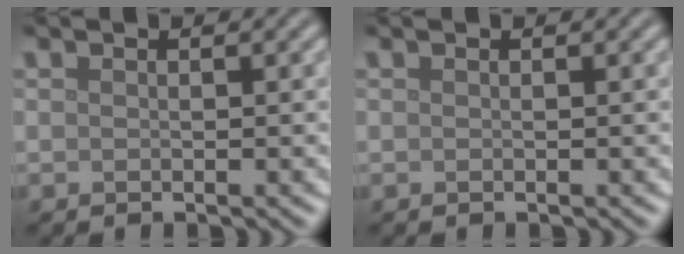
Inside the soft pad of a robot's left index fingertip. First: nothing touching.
{"total": 0.0}